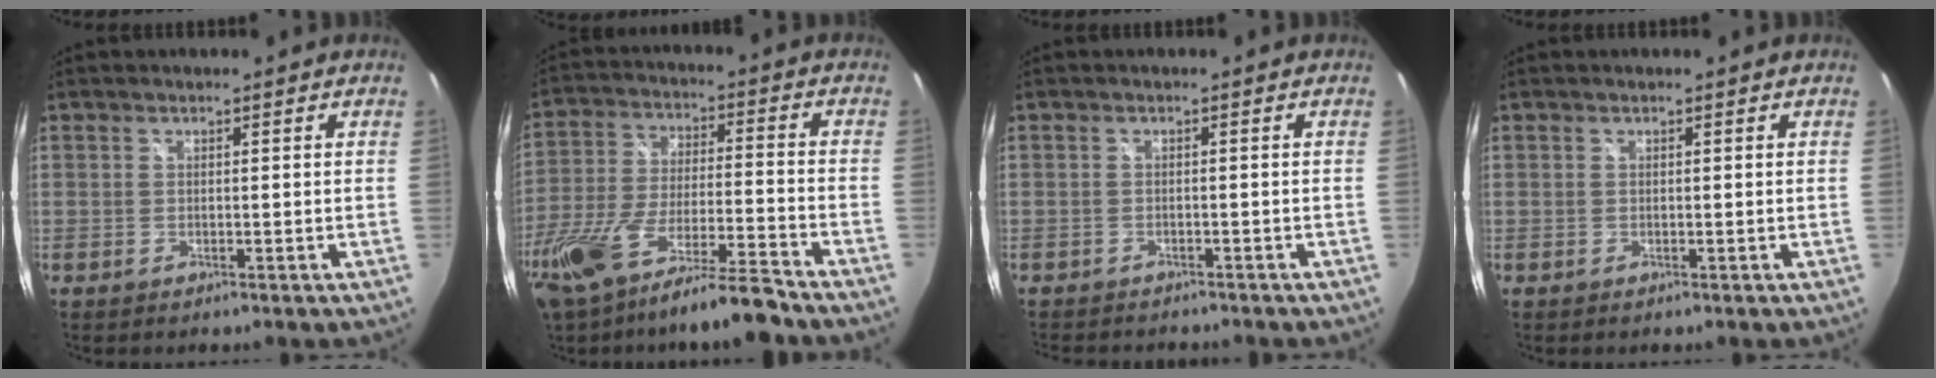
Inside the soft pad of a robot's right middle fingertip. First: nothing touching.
{"total": 18.8, "force": [-14.6, 1.9, 11.7], "torque": [-0.234, -0.048, -0.246]}
{"total": 5.0, "force": [-4.6, 1.4, 1.5], "torque": [-0.037, -0.015, -0.068]}
{"total": 0.0}